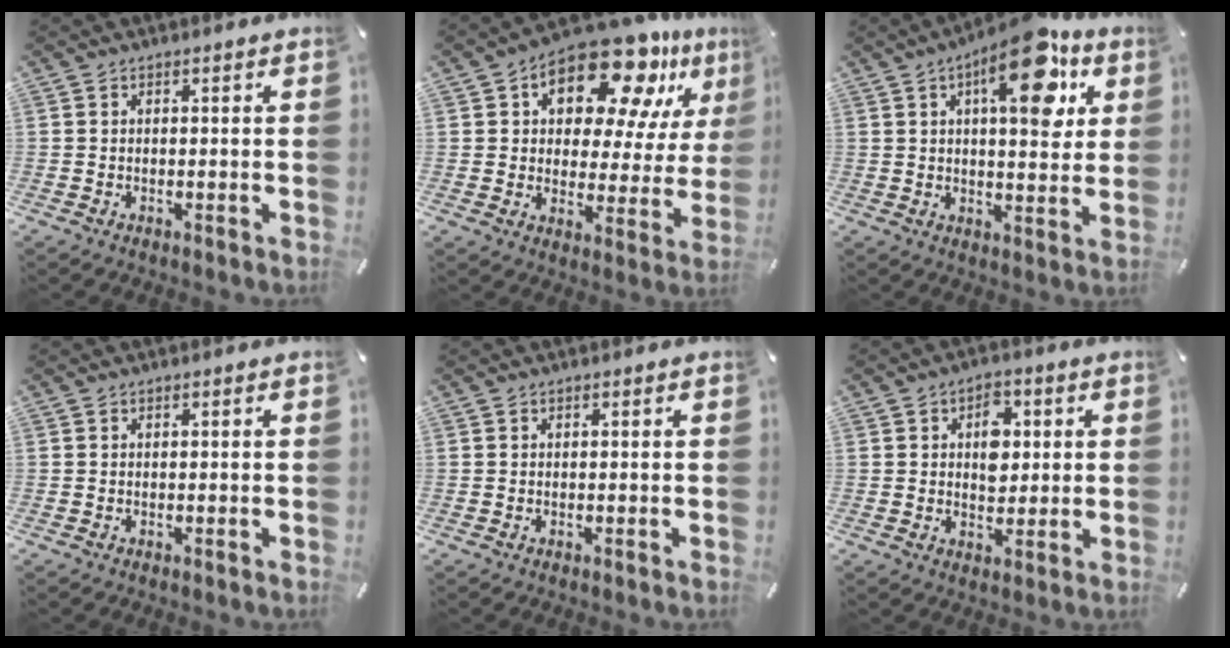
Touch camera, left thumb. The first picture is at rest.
{"total": 17.8, "force": [11.6, 8.7, 10.2], "torque": [-0.155, -0.081, 0.195]}
{"total": 17.2, "force": [8.4, 6.8, 13.4], "torque": [-0.187, -0.035, 0.129]}
{"total": 0.0}
{"total": 0.0}
{"total": 6.8, "force": [1.3, 5.0, 4.5], "torque": [-0.046, -0.006, 0.013]}